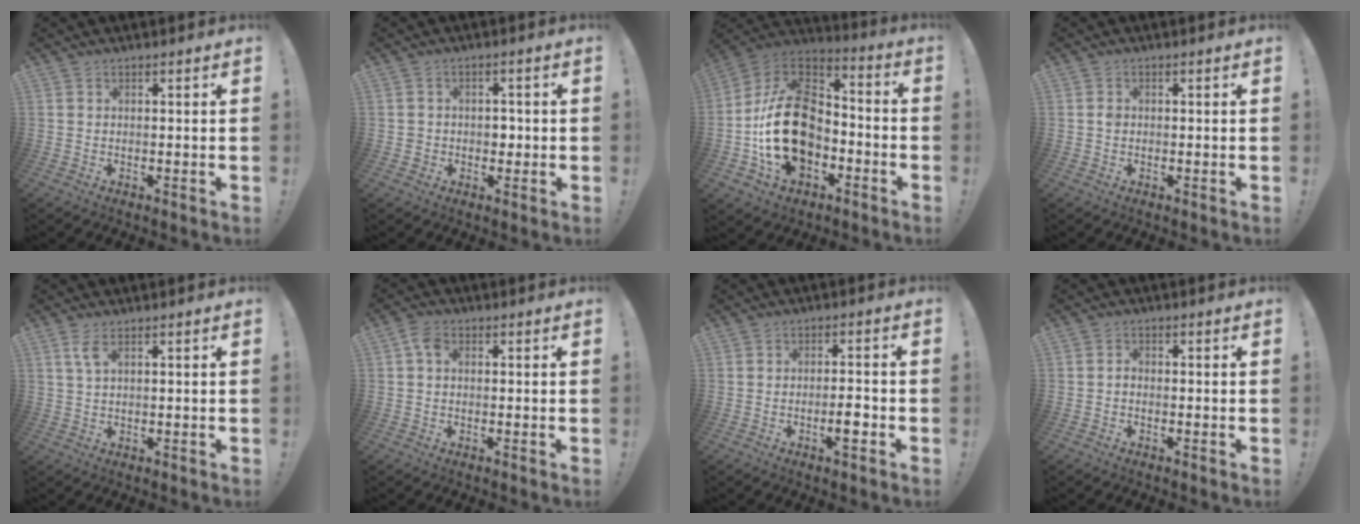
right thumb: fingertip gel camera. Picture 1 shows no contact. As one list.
[{"total": 3.6, "force": [0.1, 3.5, 1.2], "torque": [-0.005, -0.006, -0.002]}, {"total": 23.4, "force": [-4.2, 16.5, 16.1], "torque": [-0.282, 0.035, -0.060]}, {"total": 0.7, "force": [-0.2, 0.6, 0.3], "torque": [-0.006, 0.004, -0.003]}, {"total": 3.8, "force": [1.7, 1.2, 3.1], "torque": [-0.058, -0.002, 0.028]}, {"total": 3.8, "force": [0.7, 2.5, 2.8], "torque": [-0.048, 0.008, 0.013]}, {"total": 4.8, "force": [-2.2, 1.1, 4.1], "torque": [-0.053, 0.004, -0.036]}, {"total": 1.2, "force": [-0.8, 0.6, 0.6], "torque": [-0.009, 0.004, -0.015]}]